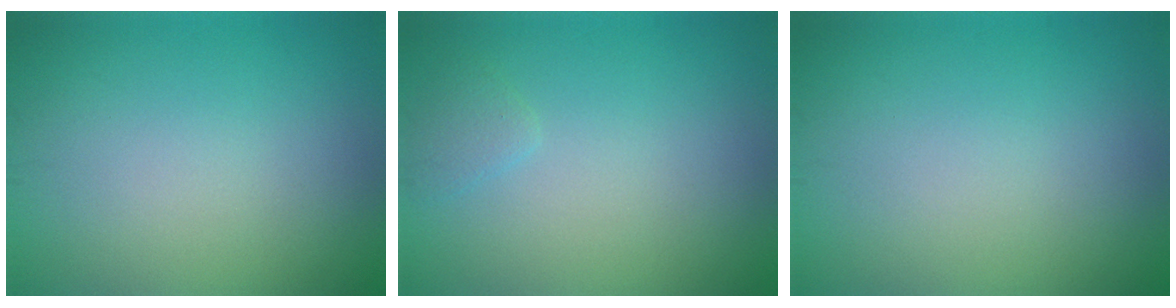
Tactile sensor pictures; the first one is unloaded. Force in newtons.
{"total": 0.9, "press": 0.9, "slide": 0.1}
{"total": 0.0}